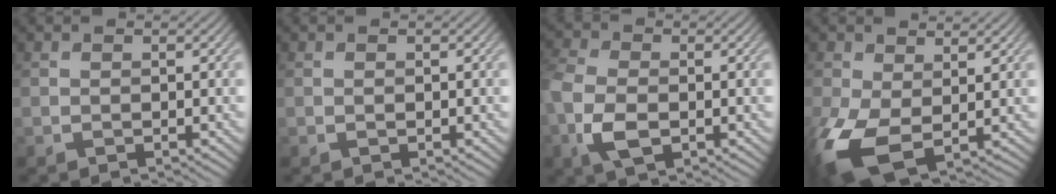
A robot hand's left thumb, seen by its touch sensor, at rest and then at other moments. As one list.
[{"total": 0.0}, {"total": 6.5, "force": [-2.0, 4.0, 4.8], "torque": [-0.130, -0.007, -0.048]}, {"total": 9.9, "force": [-1.3, 6.0, 7.7], "torque": [-0.208, -0.027, -0.018]}]